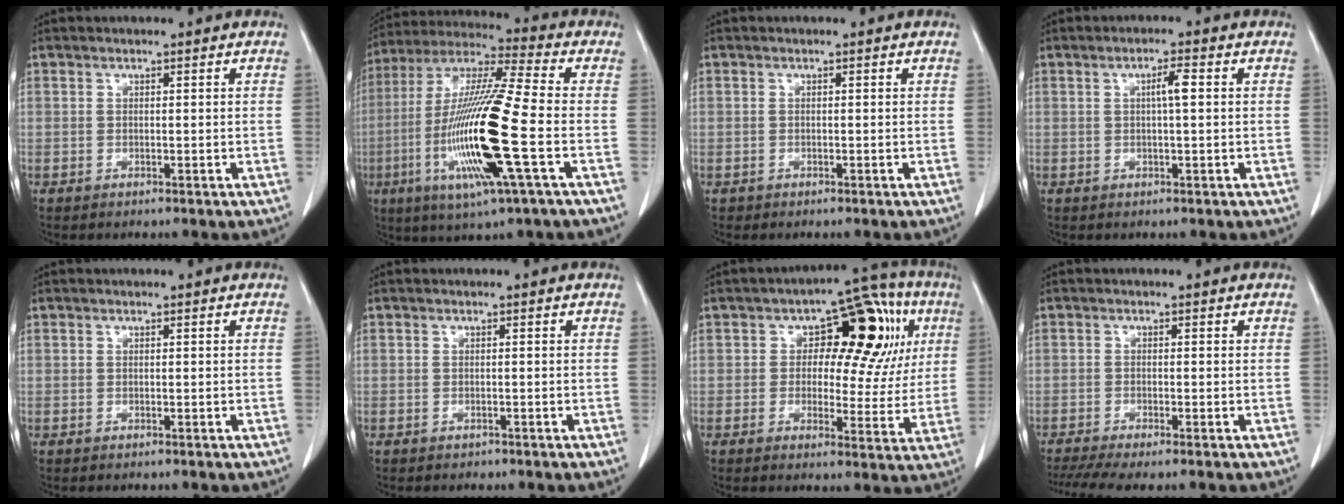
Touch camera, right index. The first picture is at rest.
{"total": 19.4, "force": [-4.8, 0.6, 18.8], "torque": [-0.395, -0.019, -0.097]}
{"total": 0.5, "force": [-0.3, 0.4, 0.0], "torque": [-0.001, 0.005, -0.005]}
{"total": 2.7, "force": [0.4, 0.1, 2.6], "torque": [-0.046, 0.003, 0.007]}
{"total": 0.0}
{"total": 0.5, "force": [-0.4, 0.3, 0.1], "torque": [-0.010, -0.001, -0.007]}
{"total": 14.0, "force": [3.7, 7.3, 11.3], "torque": [-0.121, 0.043, 0.049]}
{"total": 5.4, "force": [-4.1, 0.2, 3.5], "torque": [-0.061, -0.006, -0.069]}